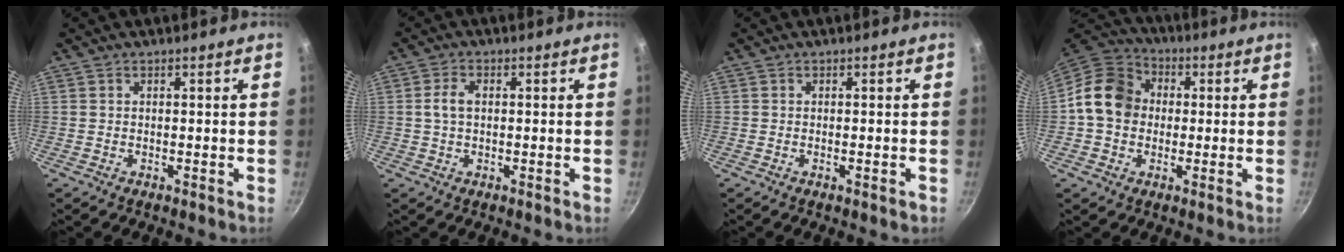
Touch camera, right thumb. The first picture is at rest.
{"total": 3.4, "force": [0.2, 2.1, 2.6], "torque": [-0.053, 0.011, 0.002]}
{"total": 1.2, "force": [-0.5, 0.2, 1.0], "torque": [-0.022, 0.002, -0.011]}
{"total": 12.2, "force": [0.4, 10.3, 6.4], "torque": [-0.081, 0.025, -0.012]}